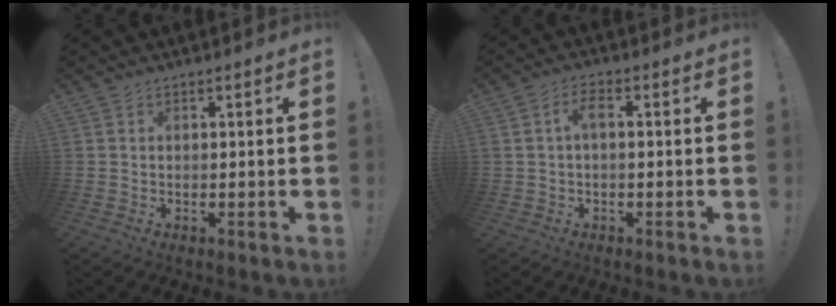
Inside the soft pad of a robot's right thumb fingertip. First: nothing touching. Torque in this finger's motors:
{"motor_torque": [0.02, -0.10, -0.14, 0.19, 0.03]}